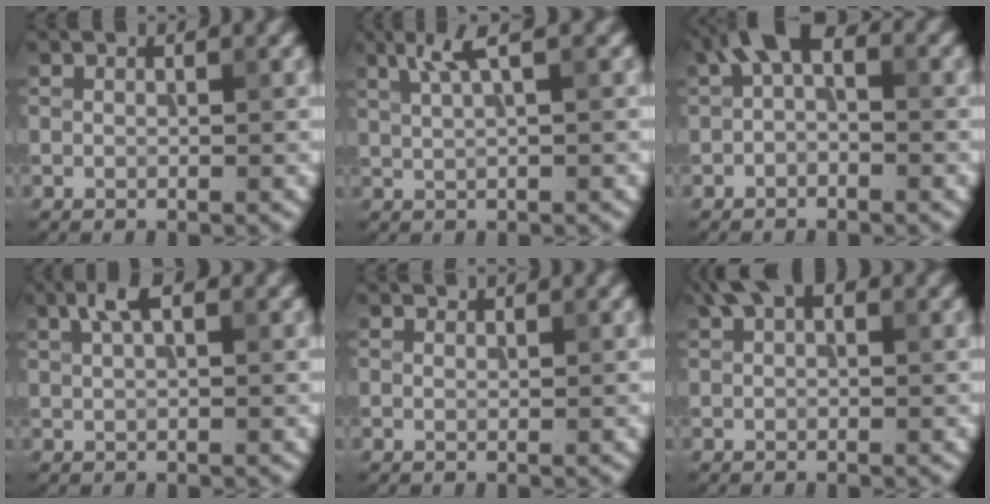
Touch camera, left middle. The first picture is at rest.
{"total": 3.1, "force": [1.7, 0.6, 2.5], "torque": [-0.041, 0.004, 0.033]}
{"total": 3.8, "force": [0.3, 2.1, 3.1], "torque": [-0.050, 0.018, -0.009]}
{"total": 2.4, "force": [1.2, 0.8, 1.9], "torque": [-0.037, 0.006, 0.022]}
{"total": 0.6, "force": [0.6, 0.0, 0.0], "torque": [0.002, -0.002, 0.011]}
{"total": 3.2, "force": [1.8, 1.7, 2.1], "torque": [-0.030, 0.009, 0.025]}